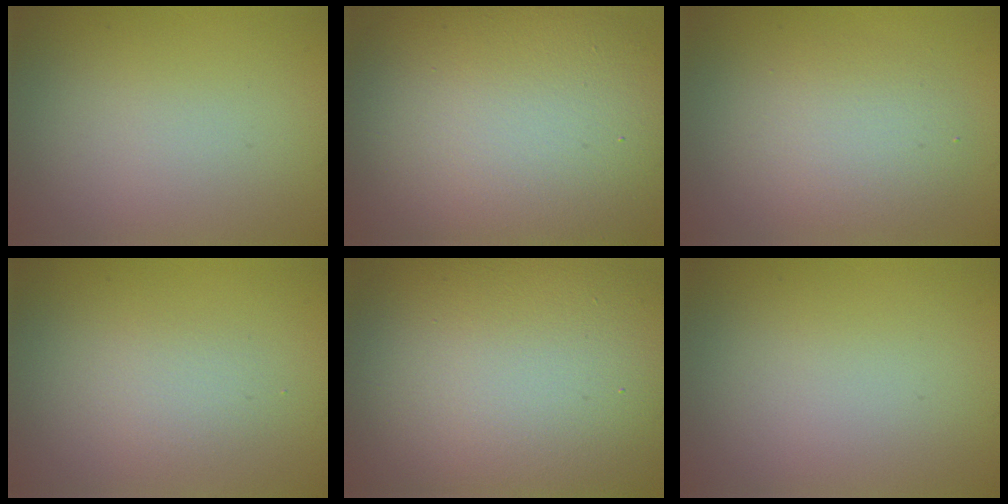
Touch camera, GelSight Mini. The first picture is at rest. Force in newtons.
{"total": 16.4, "press": 16.4, "slide": 0.9}
{"total": 3.7, "press": 3.7, "slide": 0.2}
{"total": 1.5, "press": 1.5, "slide": 0.1}
{"total": 18.1, "press": 18.0, "slide": 1.0}
{"total": 0.0}